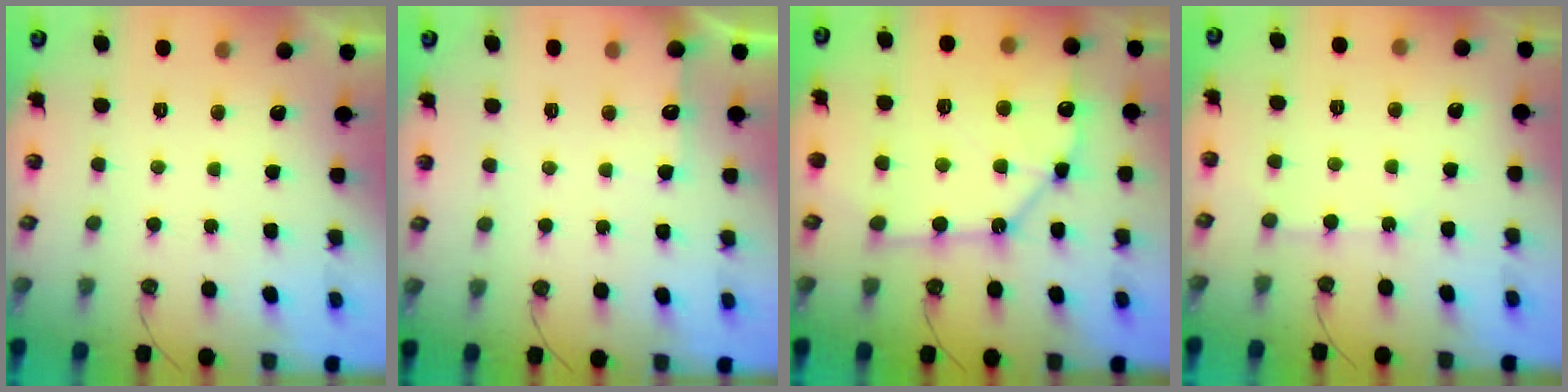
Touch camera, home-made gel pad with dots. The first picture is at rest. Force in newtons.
{"total": 5.8, "press": 5.7, "slide": 0.7}
{"total": 15.2, "press": 15.2, "slide": 1.5}
{"total": 4.6, "press": 4.6, "slide": 0.6}